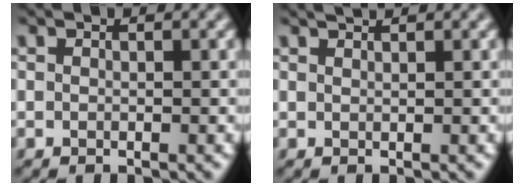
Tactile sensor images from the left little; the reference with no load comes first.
{"total": 0.8, "force": [0.7, -0.2, 0.1], "torque": [-0.008, 0.004, 0.015]}